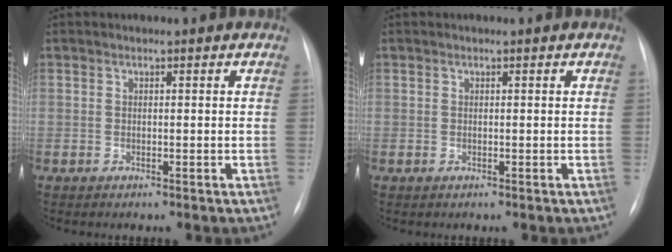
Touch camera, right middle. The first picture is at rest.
{"total": 0.0}